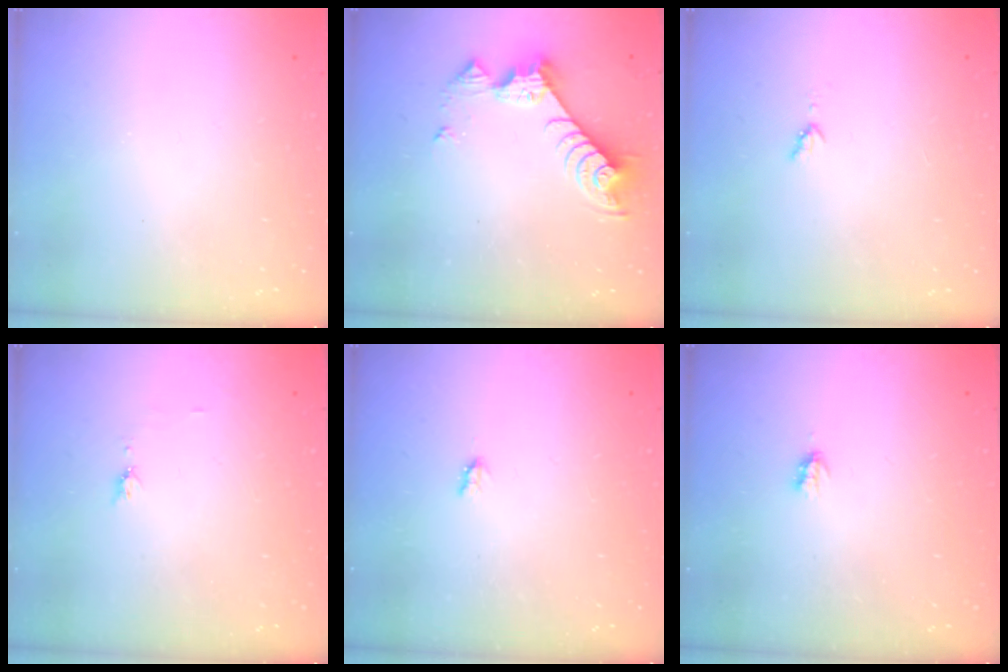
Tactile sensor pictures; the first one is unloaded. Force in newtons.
{"total": 10.0, "press": 9.9, "slide": 0.5}
{"total": 2.8, "press": 2.8, "slide": 0.4}
{"total": 4.8, "press": 4.7, "slide": 0.6}
{"total": 1.9, "press": 1.9, "slide": 0.3}
{"total": 1.7, "press": 1.7, "slide": 0.3}